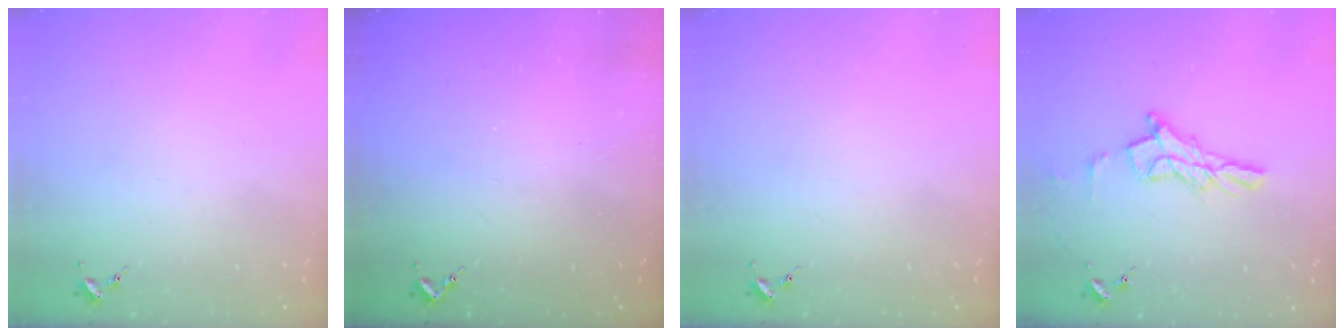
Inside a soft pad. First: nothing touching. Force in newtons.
{"total": 3.1, "press": 3.1, "slide": 0.4}
{"total": 0.0}
{"total": 11.4, "press": 11.4, "slide": 0.9}